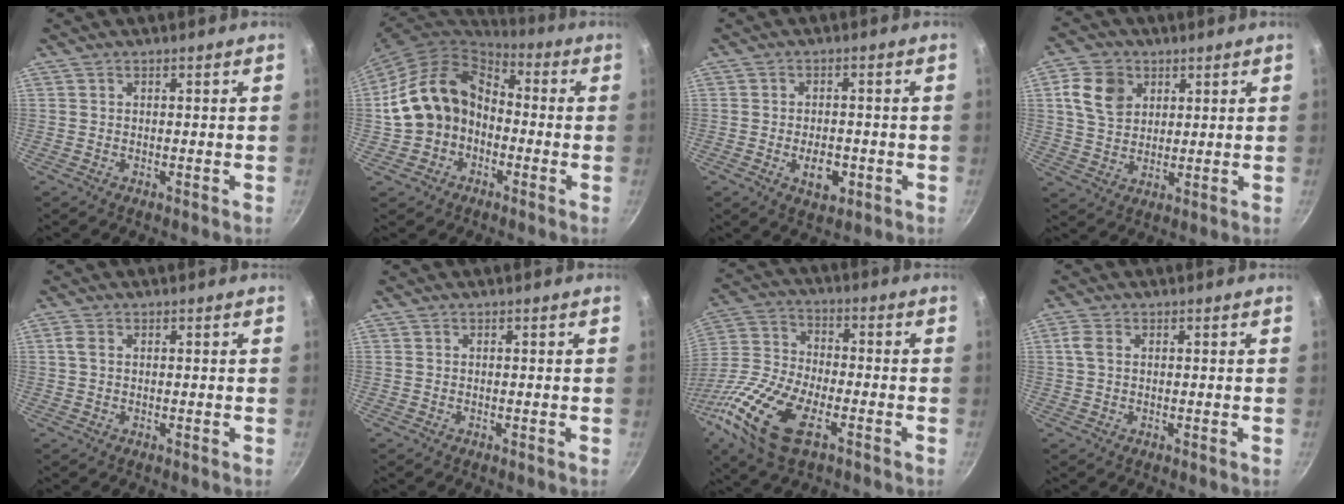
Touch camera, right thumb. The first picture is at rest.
{"total": 16.5, "force": [-2.2, 13.2, 9.7], "torque": [-0.156, 0.058, -0.046]}
{"total": 5.6, "force": [-1.7, 3.4, 4.2], "torque": [-0.049, 0.005, -0.023]}
{"total": 9.3, "force": [3.2, 7.2, 5.0], "torque": [-0.072, -0.003, 0.058]}
{"total": 1.7, "force": [0.4, 1.1, 1.3], "torque": [-0.030, 0.004, 0.008]}
{"total": 0.0}
{"total": 18.9, "force": [-8.7, 8.6, 14.5], "torque": [-0.297, 0.009, -0.184]}
{"total": 2.5, "force": [0.6, 1.6, 1.9], "torque": [-0.045, 0.006, 0.010]}